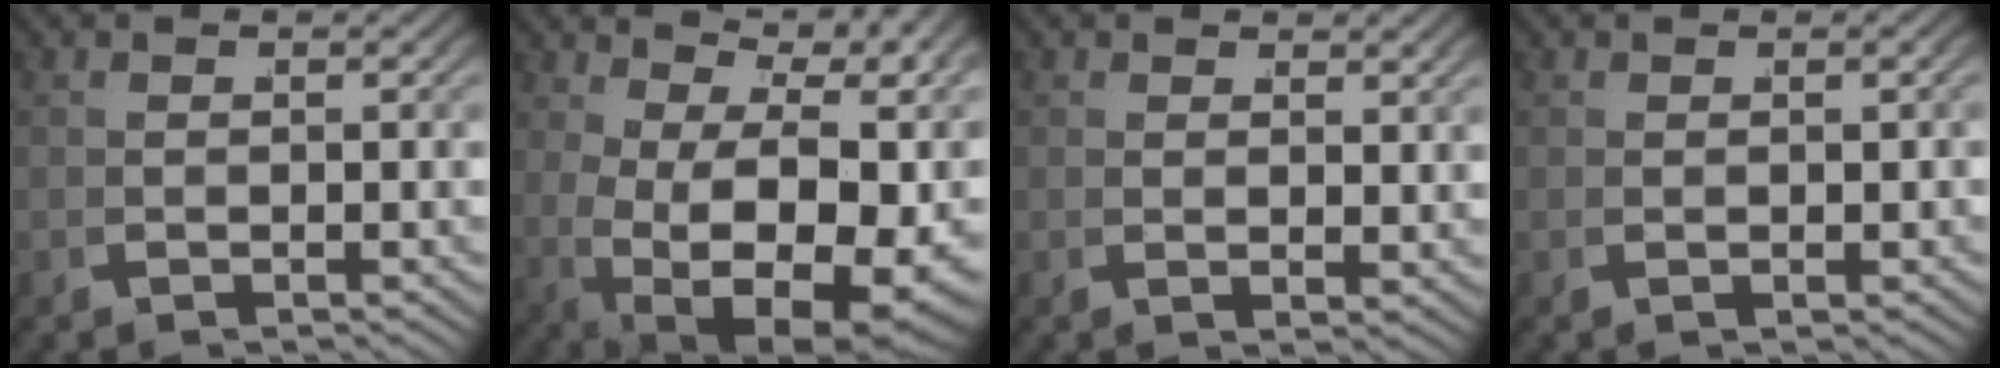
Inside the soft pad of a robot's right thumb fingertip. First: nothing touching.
{"total": 15.7, "force": [1.1, 9.5, 12.4], "torque": [-0.216, -0.057, 0.058]}
{"total": 1.6, "force": [1.3, 0.3, 0.8], "torque": [-0.006, -0.001, 0.021]}
{"total": 0.6, "force": [0.2, 0.2, 0.6], "torque": [-0.010, 0.004, 0.002]}